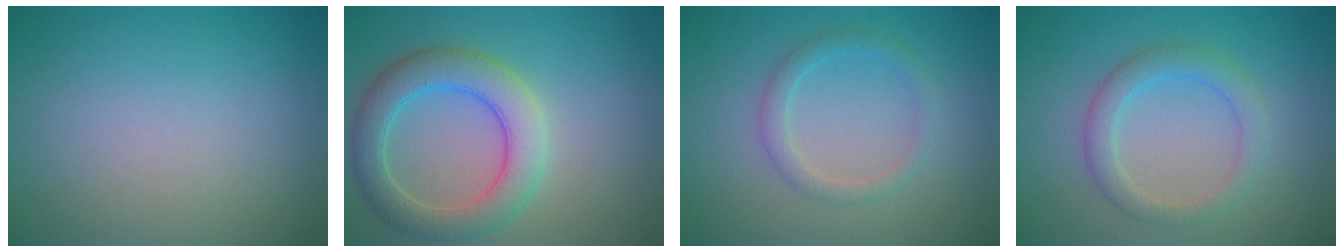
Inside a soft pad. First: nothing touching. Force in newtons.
{"total": 5.5, "press": 5.5, "slide": 0.3}
{"total": 1.9, "press": 1.9, "slide": 0.1}
{"total": 1.9, "press": 1.9, "slide": 0.2}